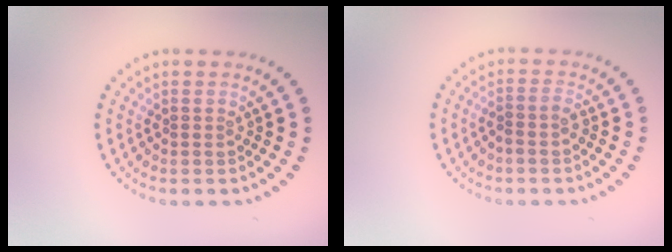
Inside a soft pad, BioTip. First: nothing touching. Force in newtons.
{"total": 1.4, "press": 1.2, "slide": 0.8}